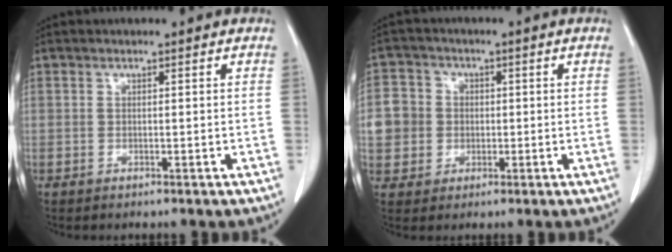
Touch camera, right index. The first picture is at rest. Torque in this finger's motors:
{"motor_torque": [0.41, 0.22, 0.12, 0.05]}